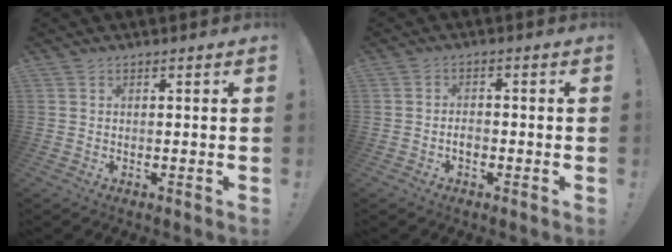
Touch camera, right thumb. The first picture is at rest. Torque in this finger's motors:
{"motor_torque": [-0.02, -0.02, -0.07, 0.33, -0.07]}